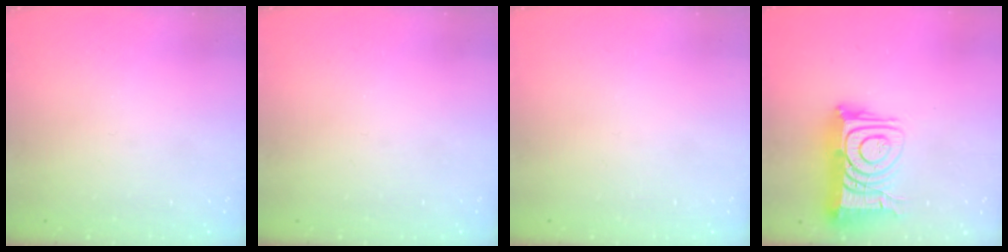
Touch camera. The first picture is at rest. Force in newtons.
{"total": 0.0}
{"total": 1.8, "press": 1.8, "slide": 0.1}
{"total": 16.5, "press": 16.4, "slide": 1.5}